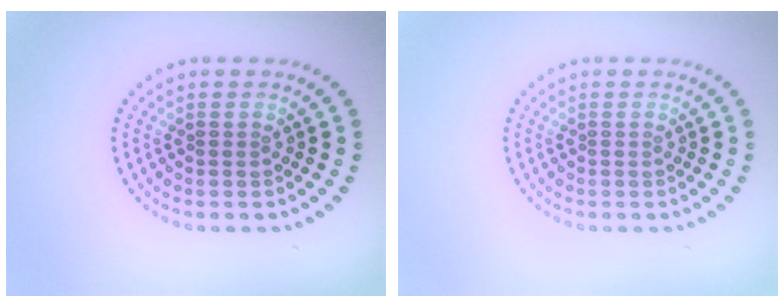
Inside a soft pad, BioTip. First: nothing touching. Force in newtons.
{"total": 0.0}